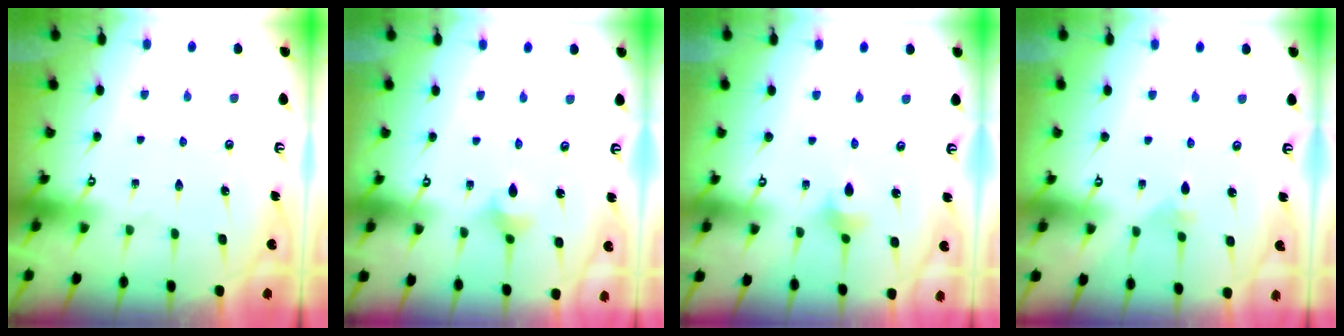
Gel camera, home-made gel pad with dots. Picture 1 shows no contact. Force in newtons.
{"total": 3.1, "press": 3.1, "slide": 0.4}
{"total": 3.1, "press": 3.0, "slide": 0.6}
{"total": 2.4, "press": 2.4, "slide": 0.5}